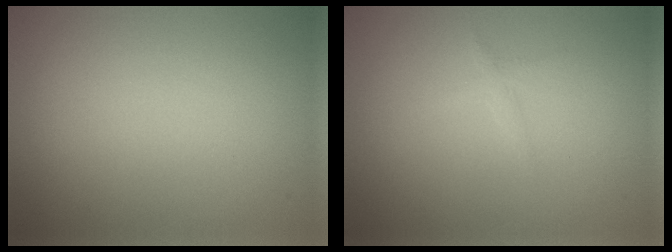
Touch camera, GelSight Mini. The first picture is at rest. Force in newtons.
{"total": 0.7, "press": 0.7, "slide": 0.0}